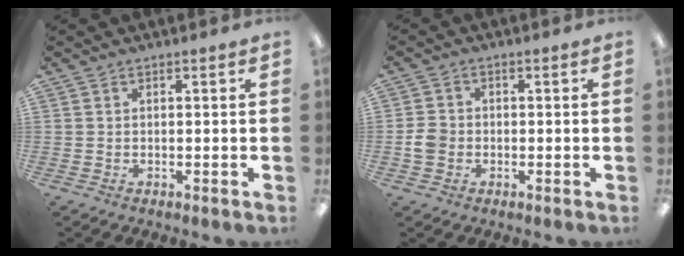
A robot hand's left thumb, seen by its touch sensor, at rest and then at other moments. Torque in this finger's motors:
{"motor_torque": [-0.04, 0.05, 0.02, -0.01, 0.00]}